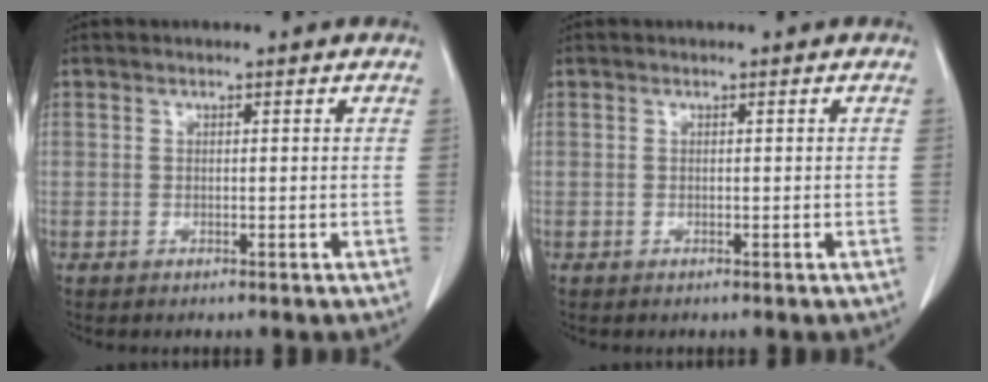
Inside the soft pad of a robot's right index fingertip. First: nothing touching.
{"total": 0.0}